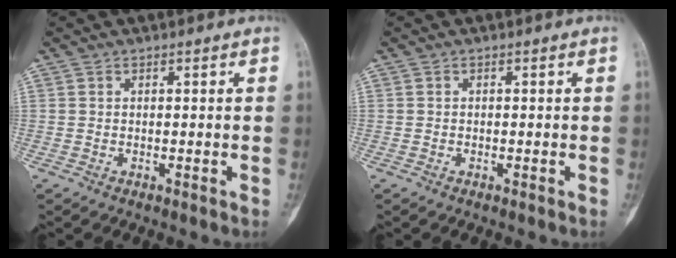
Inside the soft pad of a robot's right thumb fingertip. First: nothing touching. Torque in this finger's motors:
{"motor_torque": [-0.32, -0.24, -0.67, -0.18, -0.15]}